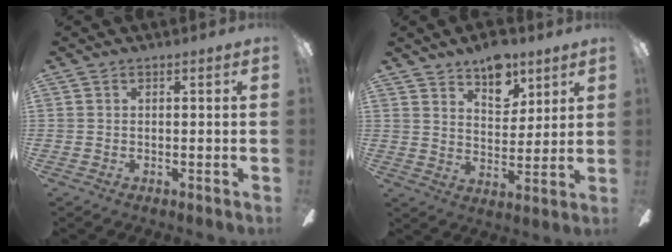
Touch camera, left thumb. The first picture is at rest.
{"total": 8.5, "force": [5.9, 4.5, 4.0], "torque": [-0.038, -0.032, 0.101]}